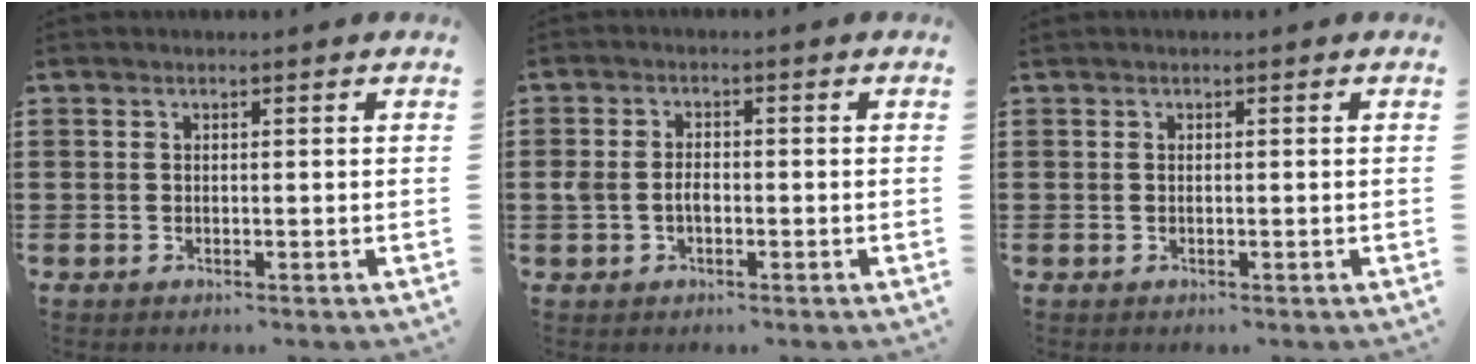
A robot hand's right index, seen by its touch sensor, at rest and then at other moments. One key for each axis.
{"total": 2.7, "fx": -0.5, "fy": 1.7, "fz": 2.0, "tx": -0.054, "ty": -0.001, "tz": -0.015}
{"total": 0.0}